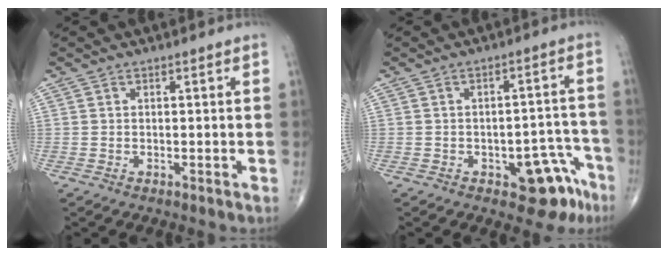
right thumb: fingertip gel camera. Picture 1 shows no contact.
{"total": 9.1, "force": [-4.9, 4.5, 6.2], "torque": [-0.036, 0.040, -0.059]}